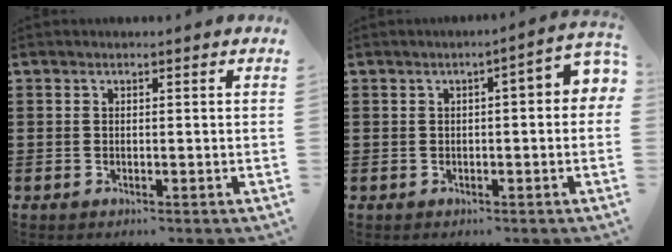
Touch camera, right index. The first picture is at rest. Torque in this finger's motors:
{"motor_torque": [1.38, -0.24, 0.39, 0.05]}